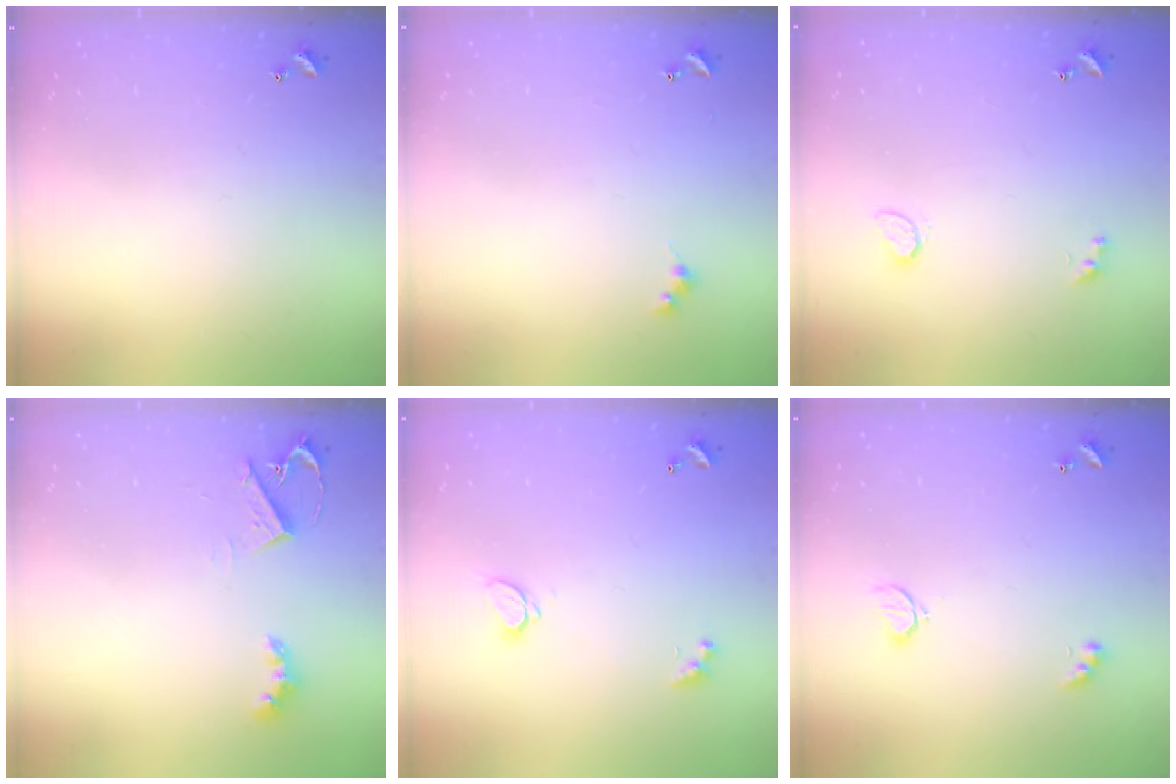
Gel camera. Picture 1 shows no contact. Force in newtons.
{"total": 2.6, "press": 2.6, "slide": 0.5}
{"total": 2.3, "press": 2.3, "slide": 0.5}
{"total": 4.6, "press": 4.5, "slide": 0.6}
{"total": 1.6, "press": 1.6, "slide": 0.5}
{"total": 2.6, "press": 2.6, "slide": 0.5}